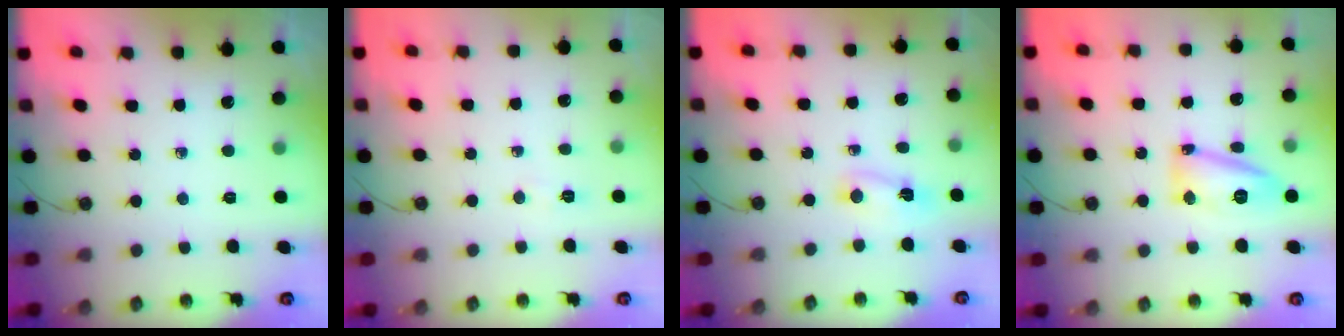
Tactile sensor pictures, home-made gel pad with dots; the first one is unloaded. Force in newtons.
{"total": 3.6, "press": 3.6, "slide": 0.4}
{"total": 2.4, "press": 2.3, "slide": 0.6}
{"total": 13.5, "press": 13.4, "slide": 1.1}